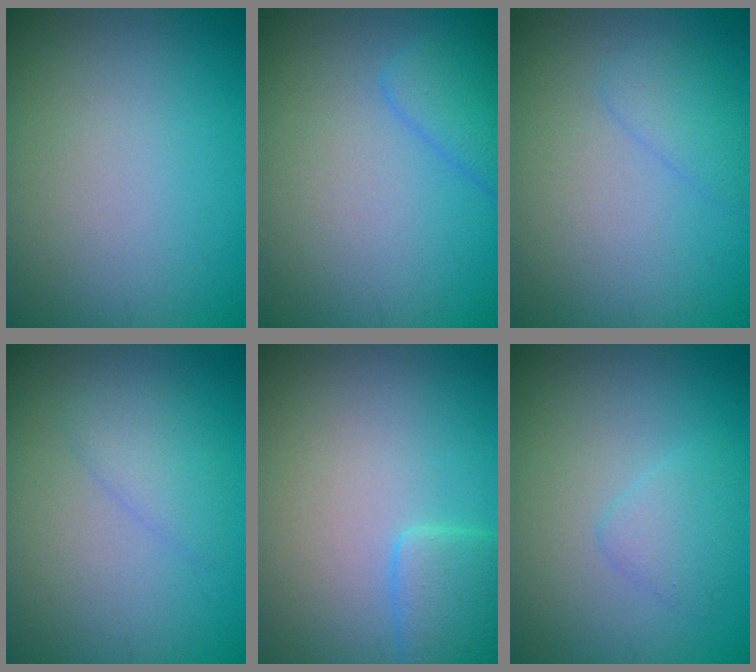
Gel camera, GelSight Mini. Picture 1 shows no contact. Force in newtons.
{"total": 2.5, "press": 2.5, "slide": 0.2}
{"total": 1.6, "press": 1.6, "slide": 0.1}
{"total": 1.9, "press": 1.9, "slide": 0.1}
{"total": 2.6, "press": 2.6, "slide": 0.1}
{"total": 1.7, "press": 1.7, "slide": 0.1}